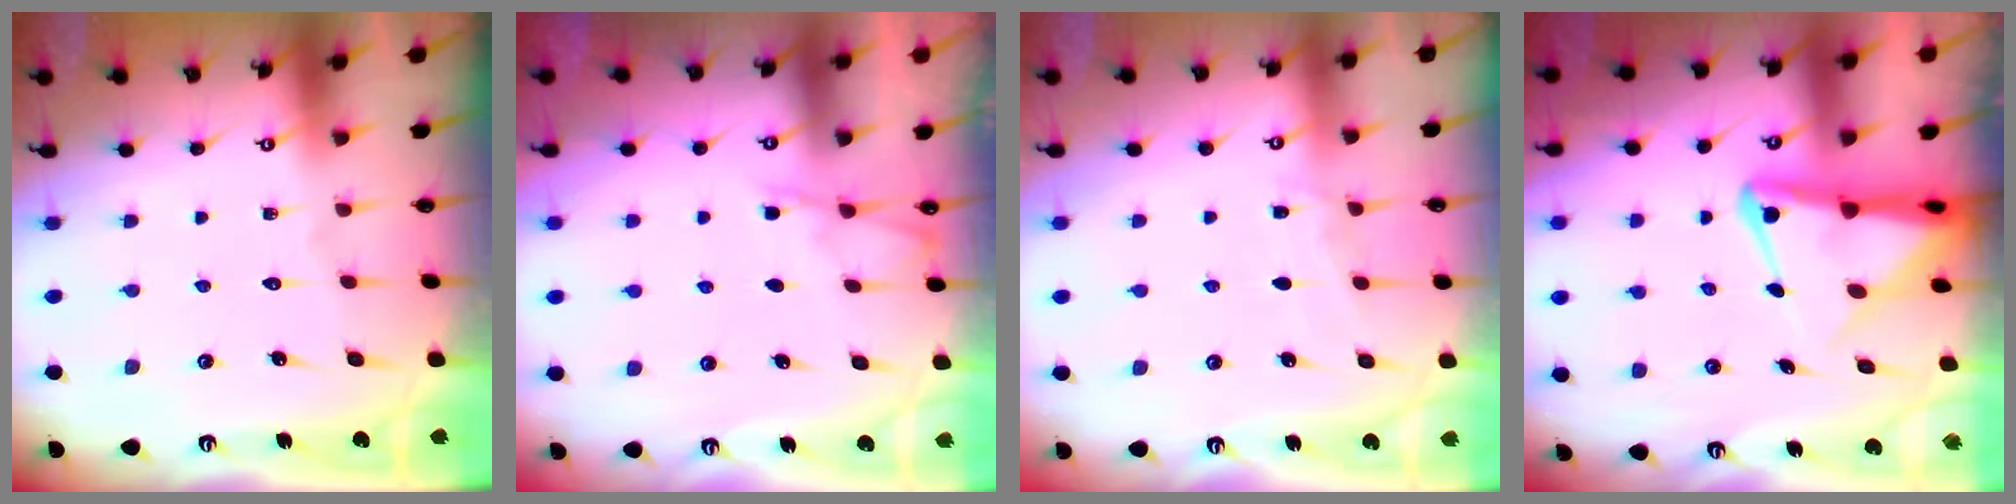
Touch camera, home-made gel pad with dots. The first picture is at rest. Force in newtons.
{"total": 3.5, "press": 3.5, "slide": 0.7}
{"total": 3.7, "press": 3.6, "slide": 0.5}
{"total": 7.0, "press": 6.9, "slide": 1.3}